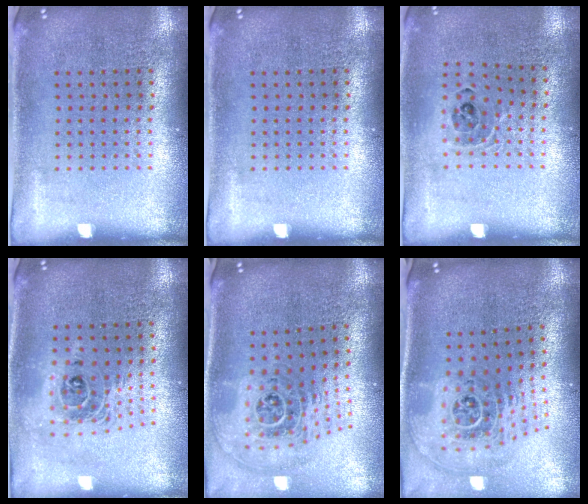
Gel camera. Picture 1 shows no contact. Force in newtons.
{"total": 0.0}
{"total": 0.8, "press": 0.8, "slide": 0.2}
{"total": 1.8, "press": 1.4, "slide": 1.1}
{"total": 2.0, "press": 1.5, "slide": 1.3}
{"total": 2.7, "press": 1.8, "slide": 2.0}